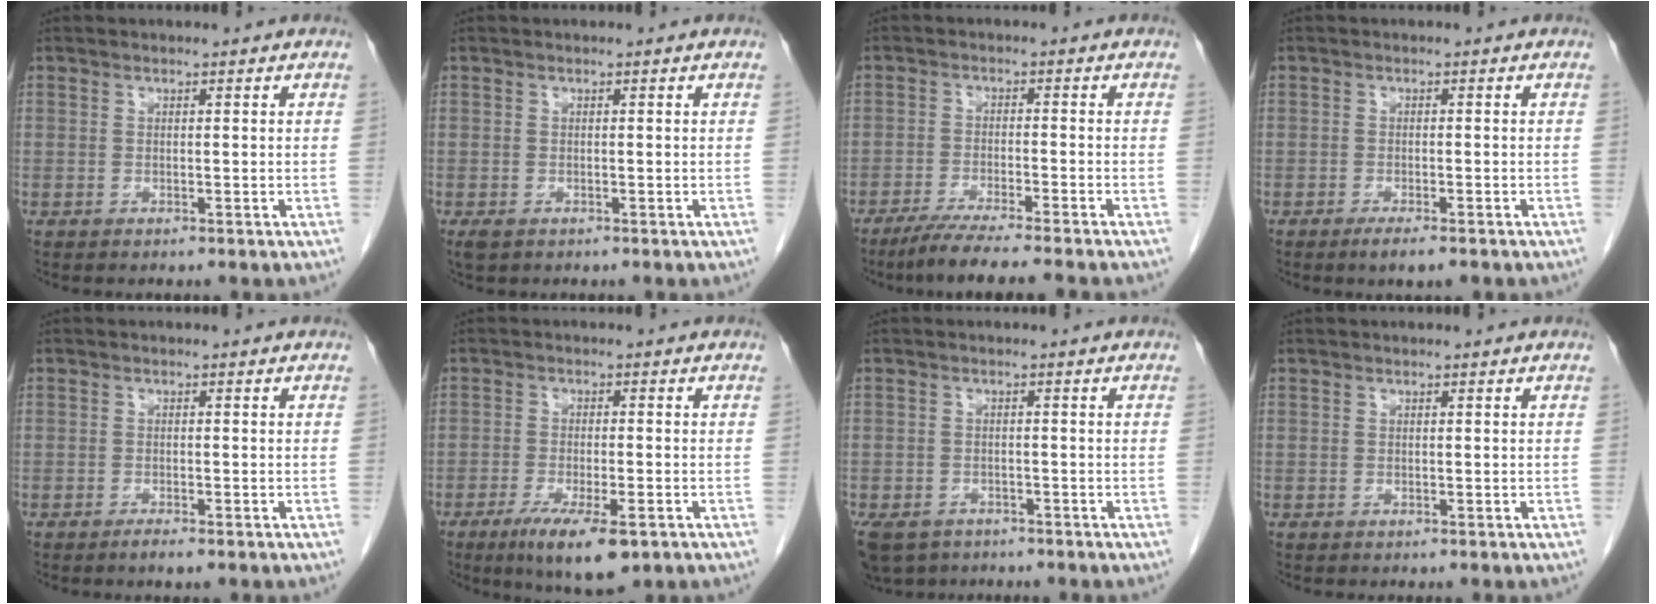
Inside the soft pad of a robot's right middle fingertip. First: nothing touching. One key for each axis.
{"total": 1.7, "fx": -0.9, "fy": 0.9, "fz": 1.1, "tx": -0.027, "ty": -0.004, "tz": -0.010}
{"total": 8.9, "fx": -7.4, "fy": -0.9, "fz": 4.8, "tx": -0.062, "ty": -0.026, "tz": -0.120}
{"total": 3.5, "fx": -2.4, "fy": 0.6, "fz": 2.4, "tx": -0.031, "ty": -0.004, "tz": -0.034}
{"total": 1.4, "fx": -1.1, "fy": 0.1, "fz": 0.9, "tx": -0.019, "ty": -0.003, "tz": -0.018}
{"total": 9.0, "fx": -5.3, "fy": 1.9, "fz": 7.1, "tx": -0.120, "ty": -0.022, "tz": -0.080}
{"total": 7.9, "fx": -5.7, "fy": 4.8, "fz": 2.6, "tx": -0.060, "ty": -0.009, "tz": -0.089}
{"total": 0.0}